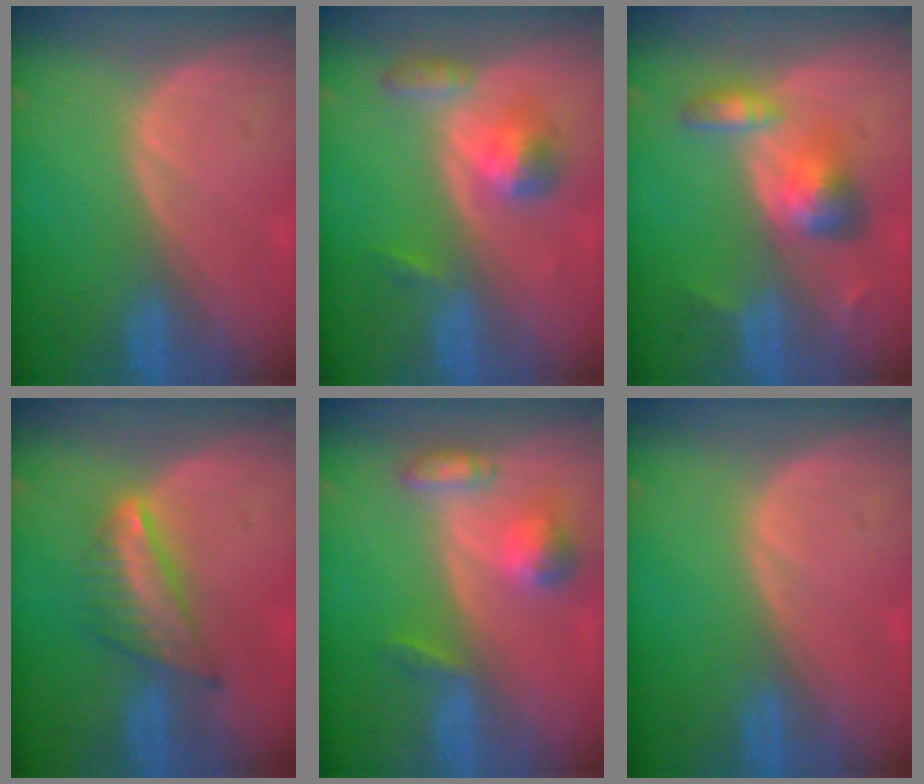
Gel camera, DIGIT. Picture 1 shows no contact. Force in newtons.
{"total": 5.4, "press": 5.0, "slide": 2.2}
{"total": 6.1, "press": 5.7, "slide": 2.1}
{"total": 6.9, "press": 6.0, "slide": 3.3}
{"total": 5.8, "press": 5.4, "slide": 2.3}
{"total": 0.0}